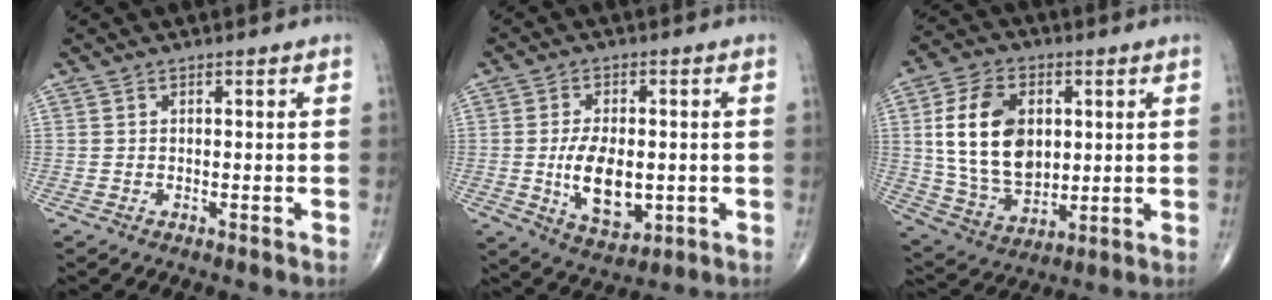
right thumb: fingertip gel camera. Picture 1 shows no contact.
{"total": 10.8, "force": [-1.2, 6.0, 8.9], "torque": [-0.136, -0.010, -0.010]}
{"total": 17.3, "force": [3.0, 11.5, 12.5], "torque": [-0.198, -0.010, 0.064]}